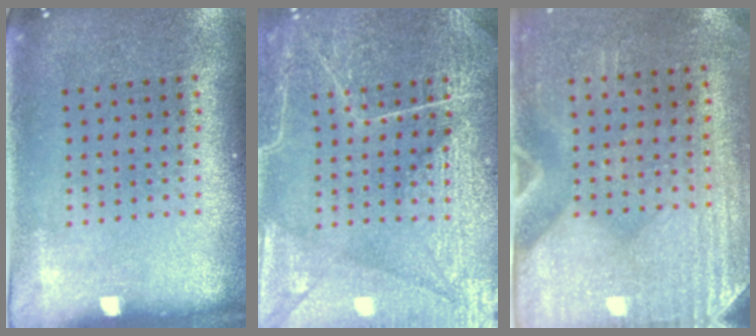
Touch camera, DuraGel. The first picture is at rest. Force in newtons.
{"total": 5.9, "press": 5.9, "slide": 0.7}
{"total": 3.0, "press": 2.6, "slide": 1.5}